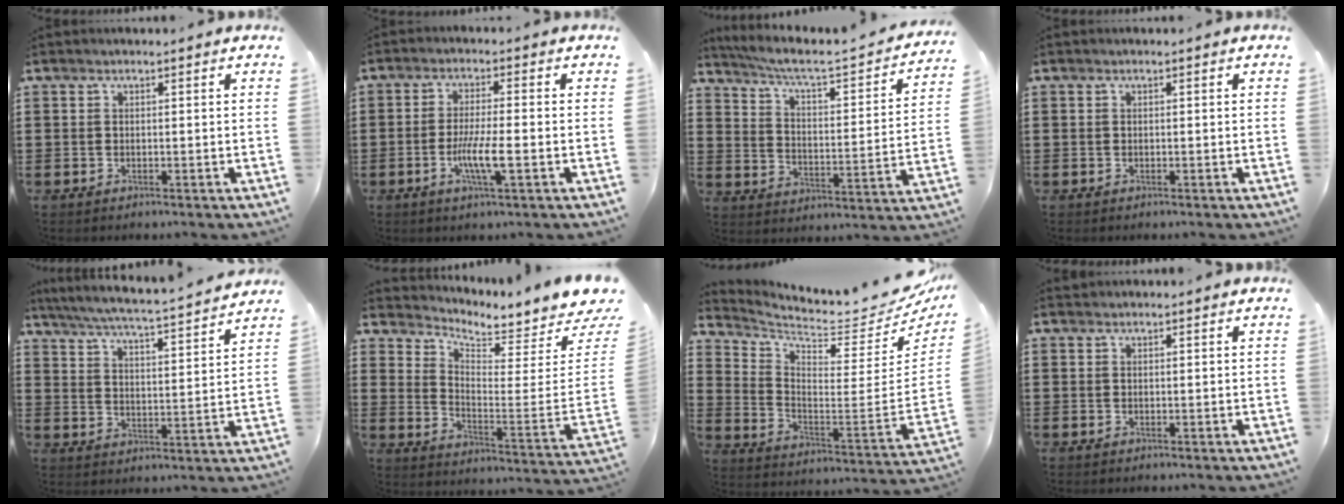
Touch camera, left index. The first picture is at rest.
{"total": 6.0, "force": [-1.7, 0.7, 5.7], "torque": [-0.108, -0.010, -0.032]}
{"total": 4.2, "force": [3.3, 0.3, 2.7], "torque": [-0.070, -0.033, 0.044]}
{"total": 0.0}
{"total": 4.7, "force": [4.3, -0.5, 1.7], "torque": [-0.056, -0.038, 0.066]}
{"total": 4.5, "force": [4.3, 0.2, 1.0], "torque": [-0.044, -0.057, 0.069]}
{"total": 5.5, "force": [5.1, 0.7, 1.9], "torque": [-0.059, -0.064, 0.082]}
{"total": 0.7, "force": [0.6, 0.2, 0.0], "torque": [-0.002, 0.000, 0.013]}